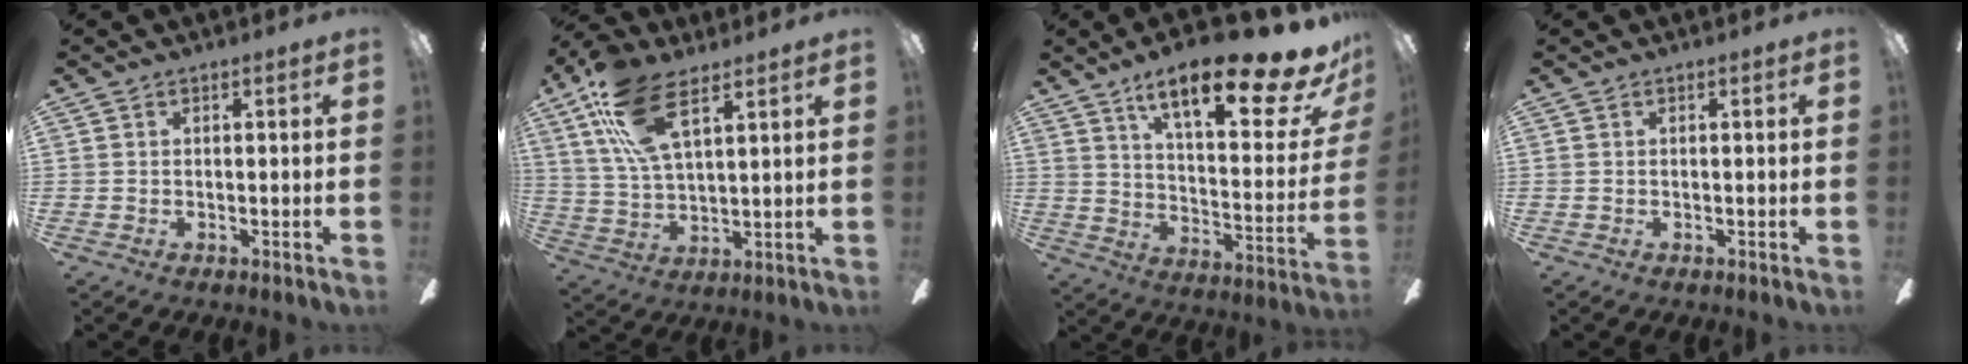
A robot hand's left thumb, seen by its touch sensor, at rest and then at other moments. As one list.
[{"total": 16.3, "force": [9.2, 6.9, 11.5], "torque": [-0.231, -0.019, 0.168]}, {"total": 23.4, "force": [16.0, 6.1, 16.0], "torque": [-0.239, -0.102, 0.251]}, {"total": 0.0}]